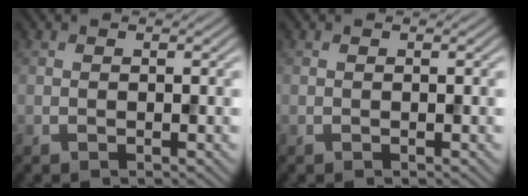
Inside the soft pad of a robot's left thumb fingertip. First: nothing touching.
{"total": 0.0}